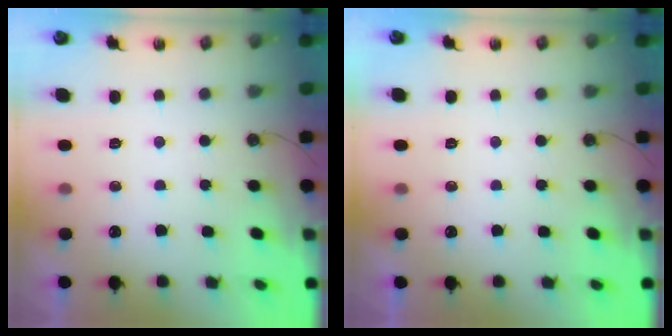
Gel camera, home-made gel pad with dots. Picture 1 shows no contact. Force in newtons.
{"total": 0.0}